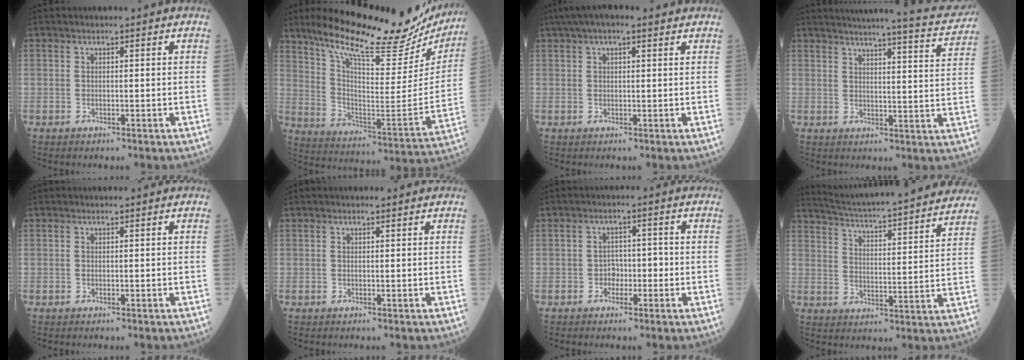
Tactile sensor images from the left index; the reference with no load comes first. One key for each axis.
{"total": 26.9, "fx": 22.6, "fy": 6.0, "fz": 13.4, "tx": -0.219, "ty": -0.035, "tz": 0.317}
{"total": 7.0, "fx": 4.9, "fy": 1.9, "fz": 4.6, "tx": -0.083, "ty": 0.048, "tz": 0.079}
{"total": 15.6, "fx": 14.7, "fy": 0.1, "fz": 5.3, "tx": -0.073, "ty": -0.047, "tz": 0.167}
{"total": 0.0}
{"total": 0.5, "fx": 0.4, "fy": 0.1, "fz": 0.3, "tx": -0.012, "ty": 0.003, "tz": 0.006}
{"total": 2.4, "fx": -0.9, "fy": 1.7, "fz": 1.4, "tx": -0.014, "ty": 0.009, "tz": -0.017}
{"total": 26.3, "fx": 24.2, "fy": 1.2, "fz": 10.2, "tx": -0.167, "ty": -0.030, "tz": 0.320}